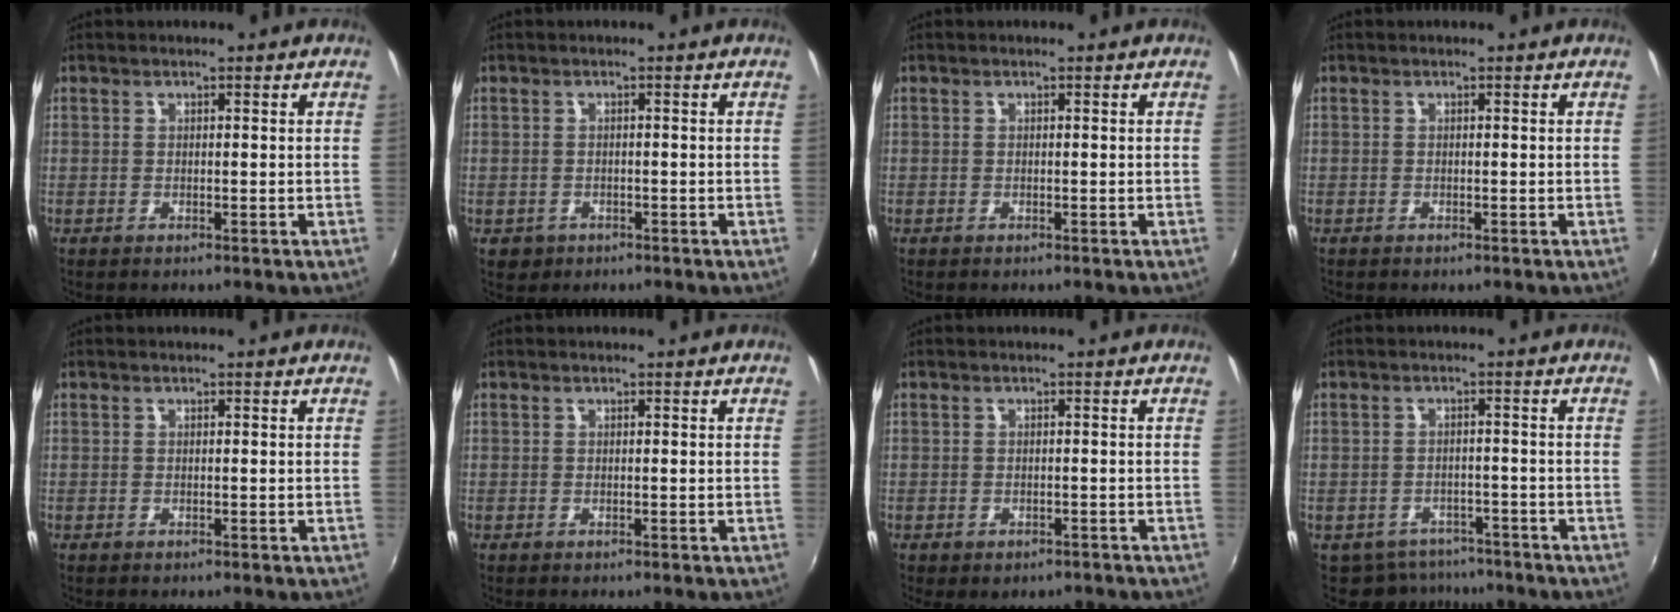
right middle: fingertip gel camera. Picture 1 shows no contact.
{"total": 2.6, "force": [-1.0, 2.2, 0.9], "torque": [-0.023, -0.002, -0.012]}
{"total": 0.0}
{"total": 0.0}
{"total": 0.0}
{"total": 0.0}
{"total": 3.2, "force": [-2.1, 1.9, 1.4], "torque": [-0.028, -0.015, -0.025]}
{"total": 6.8, "force": [-5.7, 3.7, 1.0], "torque": [-0.027, 0.001, -0.078]}